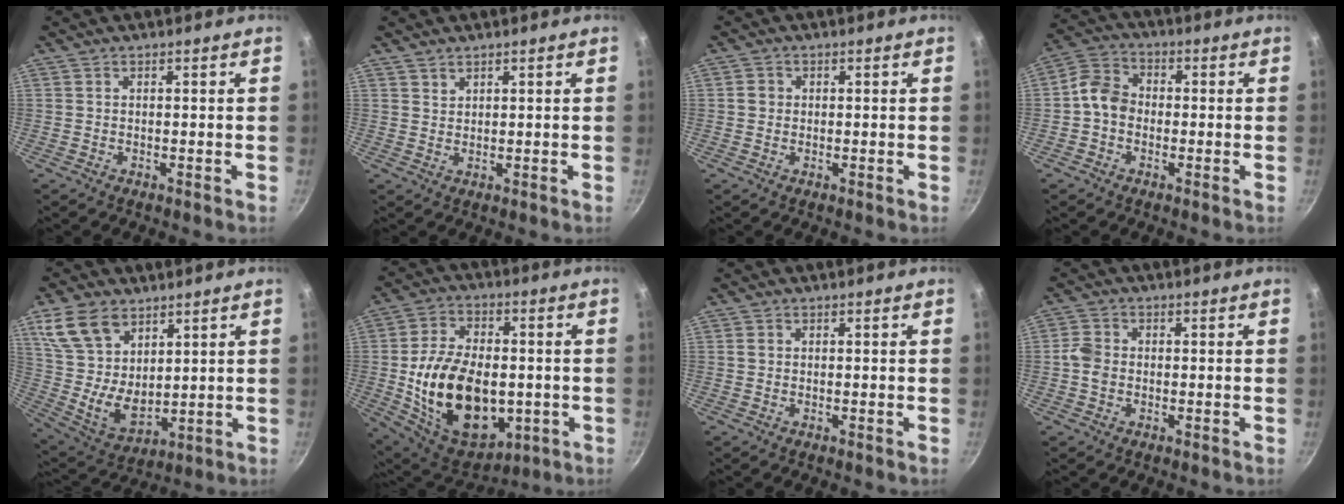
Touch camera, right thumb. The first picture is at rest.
{"total": 1.4, "force": [1.2, 0.6, 0.2], "torque": [0.002, -0.004, 0.025]}
{"total": 1.7, "force": [0.1, 1.6, 0.6], "torque": [-0.004, 0.006, -0.001]}
{"total": 6.8, "force": [-1.1, 5.5, 3.9], "torque": [-0.050, 0.024, -0.042]}
{"total": 14.8, "force": [7.6, 9.3, 8.6], "torque": [-0.151, -0.035, 0.165]}
{"total": 23.3, "force": [-2.8, 14.9, 17.7], "torque": [-0.287, 0.005, -0.029]}
{"total": 0.8, "force": [0.1, 0.7, 0.3], "torque": [-0.004, 0.004, 0.000]}
{"total": 3.5, "force": [-0.6, 2.8, 1.9], "torque": [-0.035, 0.010, -0.020]}